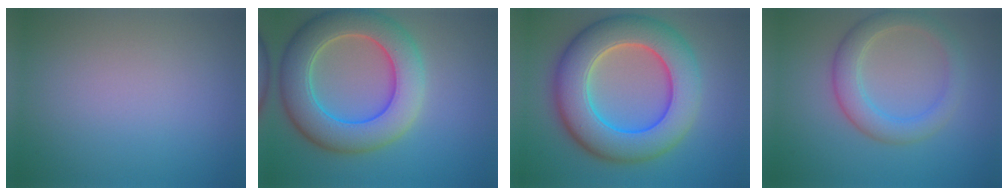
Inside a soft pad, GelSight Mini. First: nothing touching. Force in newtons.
{"total": 8.9, "press": 8.9, "slide": 0.6}
{"total": 11.1, "press": 11.0, "slide": 0.4}
{"total": 3.9, "press": 3.9, "slide": 0.0}